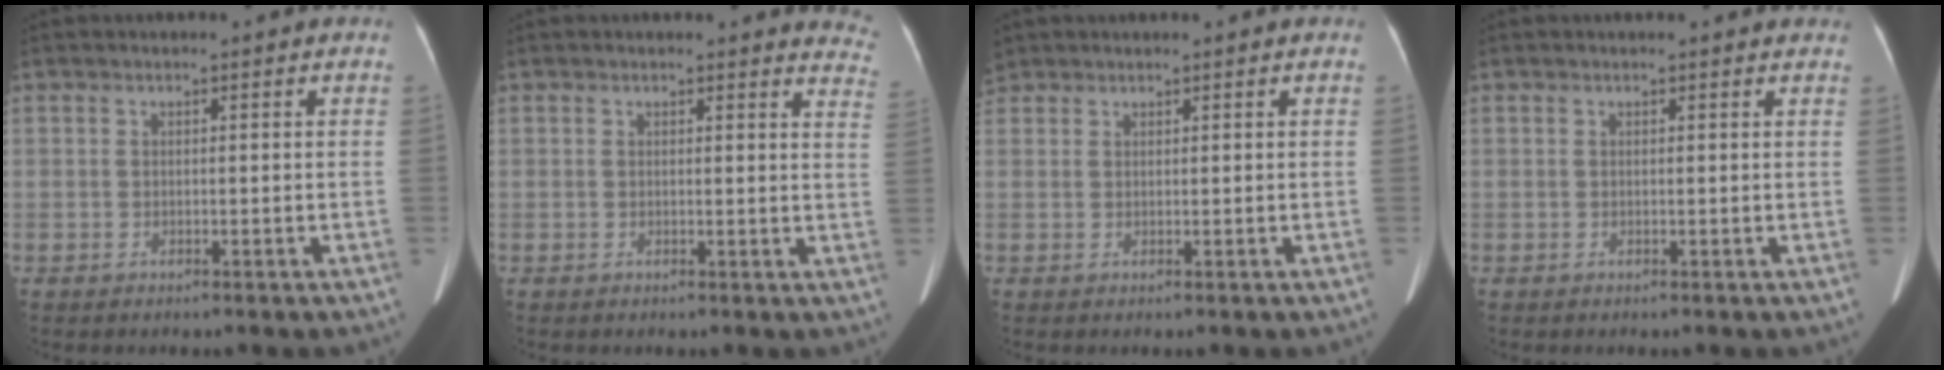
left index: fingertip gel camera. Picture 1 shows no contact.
{"total": 6.5, "force": [6.3, 1.1, 0.5], "torque": [0.027, -0.037, 0.027]}
{"total": 1.9, "force": [1.6, 1.0, 0.3], "torque": [-0.016, 0.013, 0.036]}
{"total": 2.6, "force": [2.5, 0.5, 0.5], "torque": [-0.010, 0.005, 0.015]}